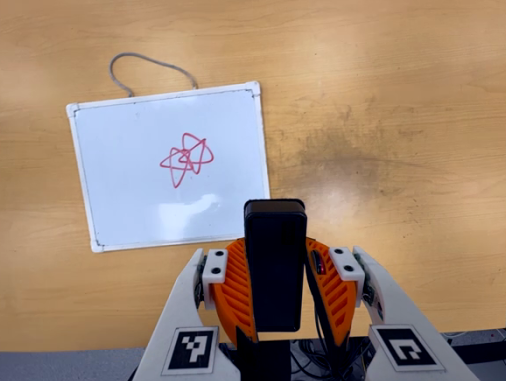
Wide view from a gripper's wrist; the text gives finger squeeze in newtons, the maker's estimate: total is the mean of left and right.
{"total": 4.7, "left": 3.3, "right": 6.0}